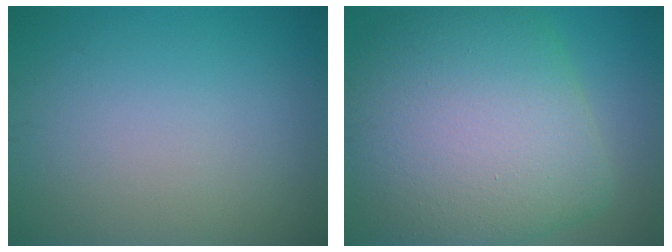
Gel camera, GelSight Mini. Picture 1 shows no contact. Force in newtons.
{"total": 12.3, "press": 12.2, "slide": 0.8}